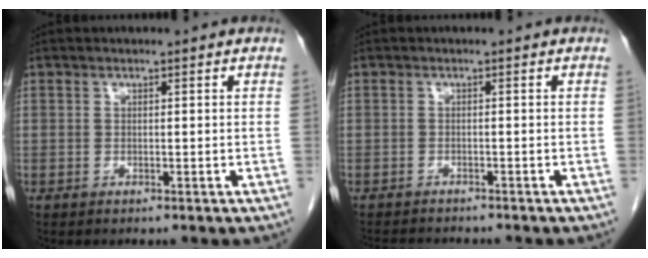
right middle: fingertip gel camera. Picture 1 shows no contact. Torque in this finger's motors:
{"motor_torque": [0.05, -0.04, -0.02, -0.01]}